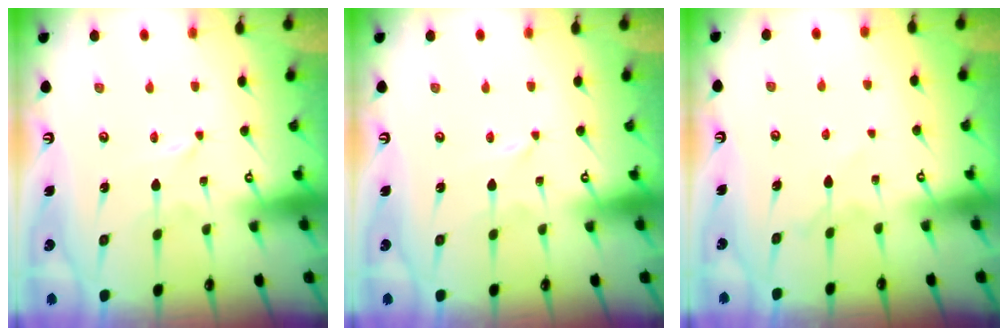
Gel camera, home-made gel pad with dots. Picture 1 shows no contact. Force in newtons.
{"total": 0.0}
{"total": 5.6, "press": 5.6, "slide": 0.8}